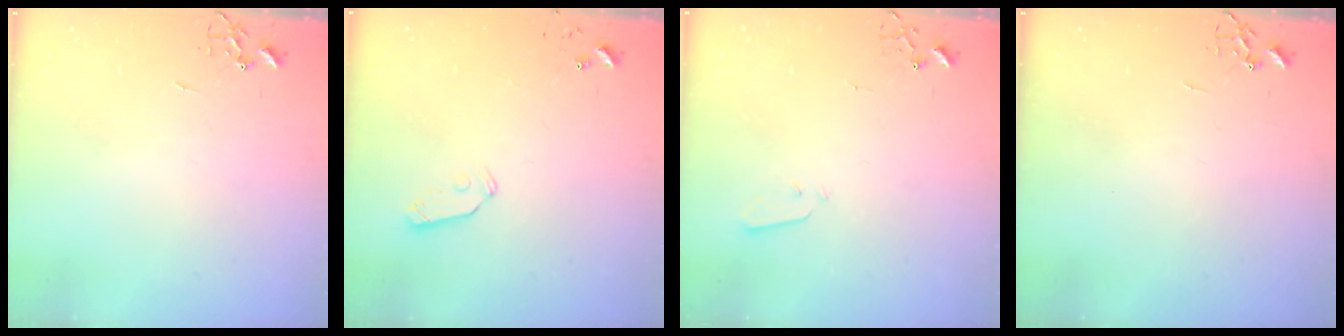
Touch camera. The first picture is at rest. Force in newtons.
{"total": 5.3, "press": 5.3, "slide": 0.1}
{"total": 2.1, "press": 2.0, "slide": 0.4}
{"total": 0.0}